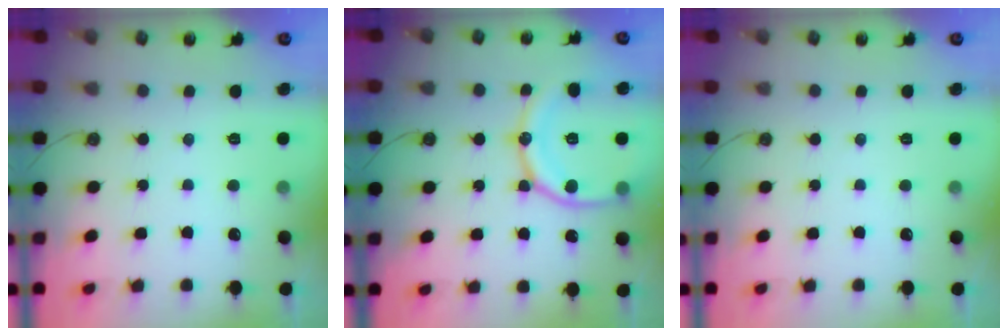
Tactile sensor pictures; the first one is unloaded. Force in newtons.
{"total": 17.2, "press": 17.1, "slide": 1.8}
{"total": 0.0}